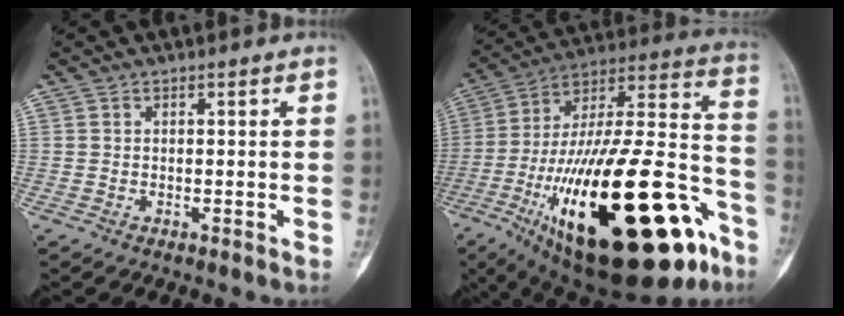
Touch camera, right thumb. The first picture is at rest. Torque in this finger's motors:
{"motor_torque": [3.11, 1.90, 2.69, -0.08, 1.06]}